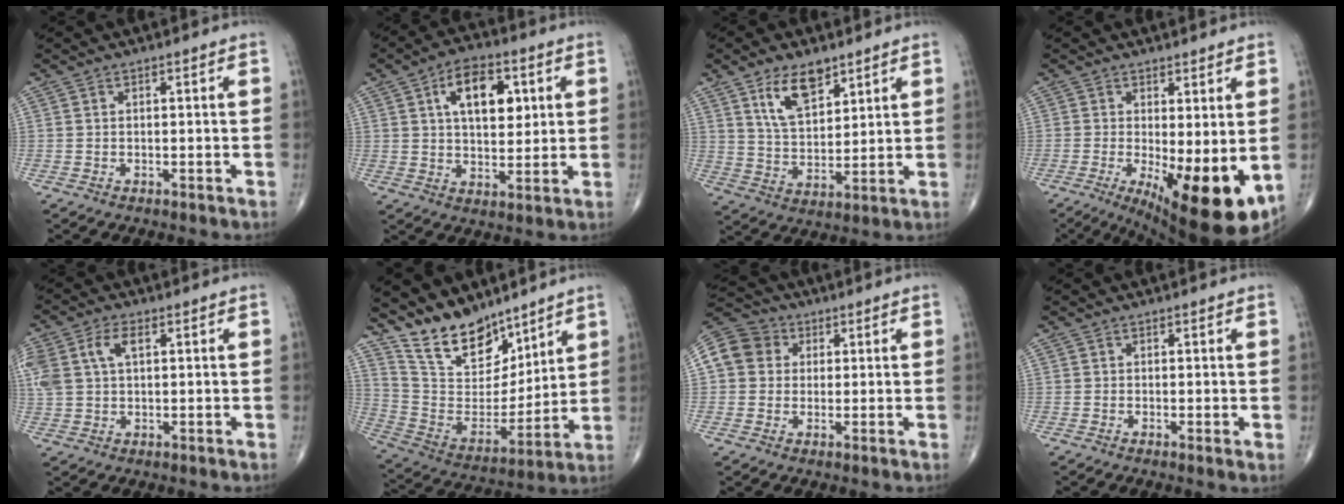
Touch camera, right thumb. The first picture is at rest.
{"total": 12.3, "force": [3.8, 6.9, 9.4], "torque": [-0.118, -0.006, 0.060]}
{"total": 10.3, "force": [6.0, 5.2, 6.6], "torque": [-0.099, -0.036, 0.119]}
{"total": 14.1, "force": [-2.7, 4.6, 13.0], "torque": [-0.185, -0.029, -0.023]}
{"total": 10.4, "force": [3.2, 6.3, 7.6], "torque": [-0.194, 0.013, 0.065]}
{"total": 16.1, "force": [12.5, 7.7, 6.6], "torque": [-0.077, -0.070, 0.243]}
{"total": 9.2, "force": [1.8, 8.1, 3.9], "torque": [-0.059, 0.016, 0.019]}
{"total": 1.2, "force": [-0.1, 0.2, 1.2], "torque": [-0.026, -0.006, -0.006]}